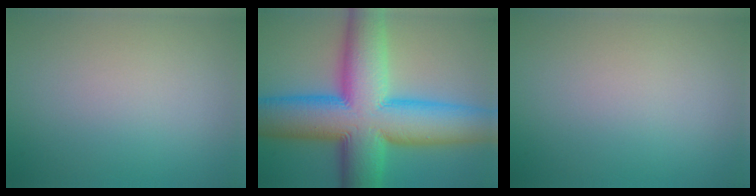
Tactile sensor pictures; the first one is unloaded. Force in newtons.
{"total": 16.5, "press": 16.5, "slide": 0.2}
{"total": 0.0}